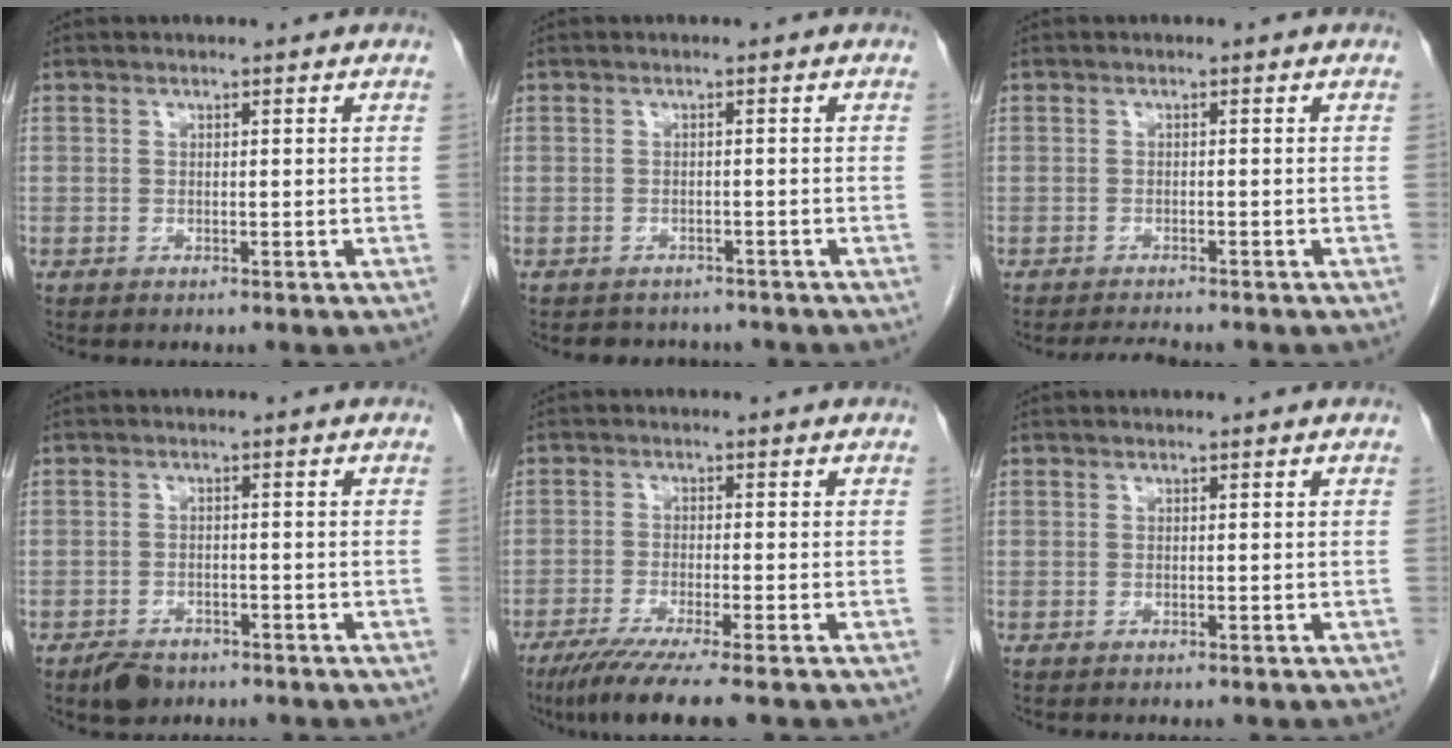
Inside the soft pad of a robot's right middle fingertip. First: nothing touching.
{"total": 4.2, "force": [-3.8, 2.0, 0.3], "torque": [-0.004, 0.006, -0.047]}
{"total": 2.7, "force": [-2.6, 0.1, 0.7], "torque": [-0.015, -0.010, -0.040]}
{"total": 3.7, "force": [-2.8, 2.0, 1.4], "torque": [-0.027, -0.001, -0.041]}
{"total": 7.8, "force": [-5.8, -0.6, 5.1], "torque": [-0.079, -0.021, -0.096]}
{"total": 0.0}